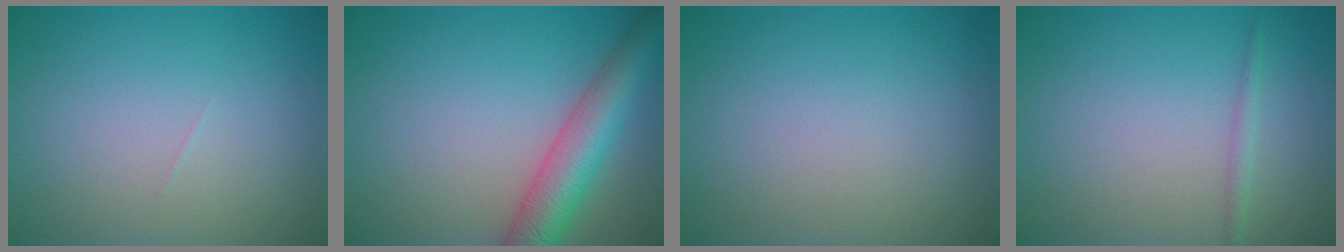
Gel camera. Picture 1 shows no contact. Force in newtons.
{"total": 6.1, "press": 6.1, "slide": 0.2}
{"total": 0.0}
{"total": 1.1, "press": 1.1, "slide": 0.1}